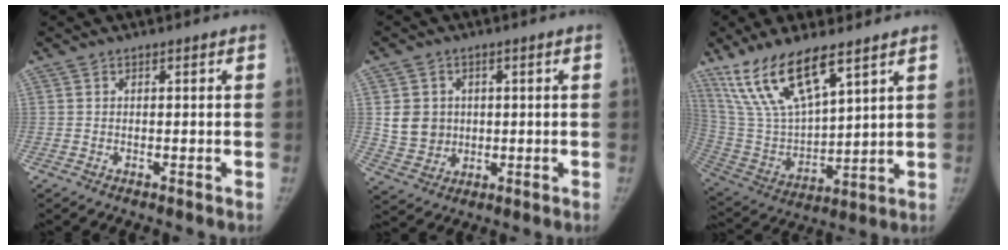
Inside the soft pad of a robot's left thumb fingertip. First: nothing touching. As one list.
[{"total": 7.1, "force": [0.8, 6.5, 2.8], "torque": [-0.019, -0.004, 0.027]}, {"total": 17.1, "force": [11.1, 5.8, 11.6], "torque": [-0.209, -0.044, 0.232]}]